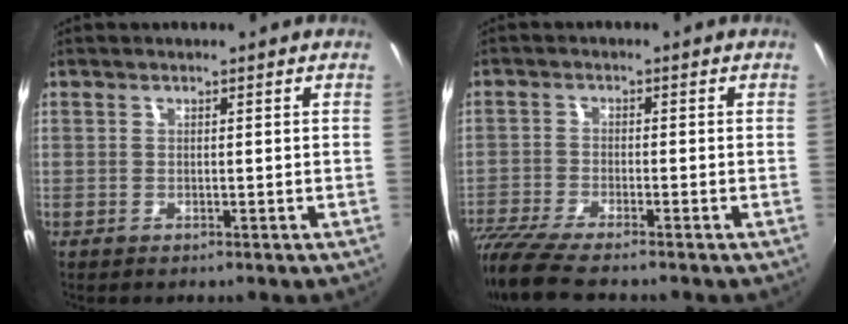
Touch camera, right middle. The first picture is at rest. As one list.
[{"total": 9.8, "force": [-8.5, 0.9, 4.9], "torque": [-0.121, -0.041, -0.158]}]